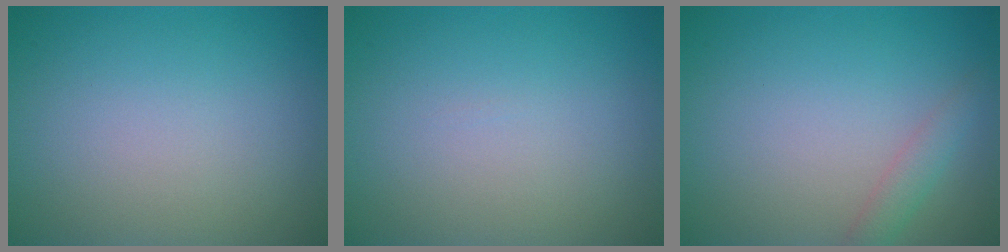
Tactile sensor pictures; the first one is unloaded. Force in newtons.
{"total": 0.0}
{"total": 1.6, "press": 1.6, "slide": 0.0}